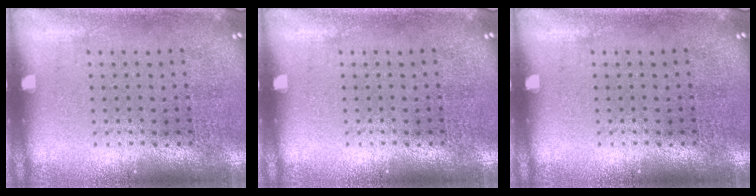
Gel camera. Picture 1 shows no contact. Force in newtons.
{"total": 0.0}
{"total": 0.0}